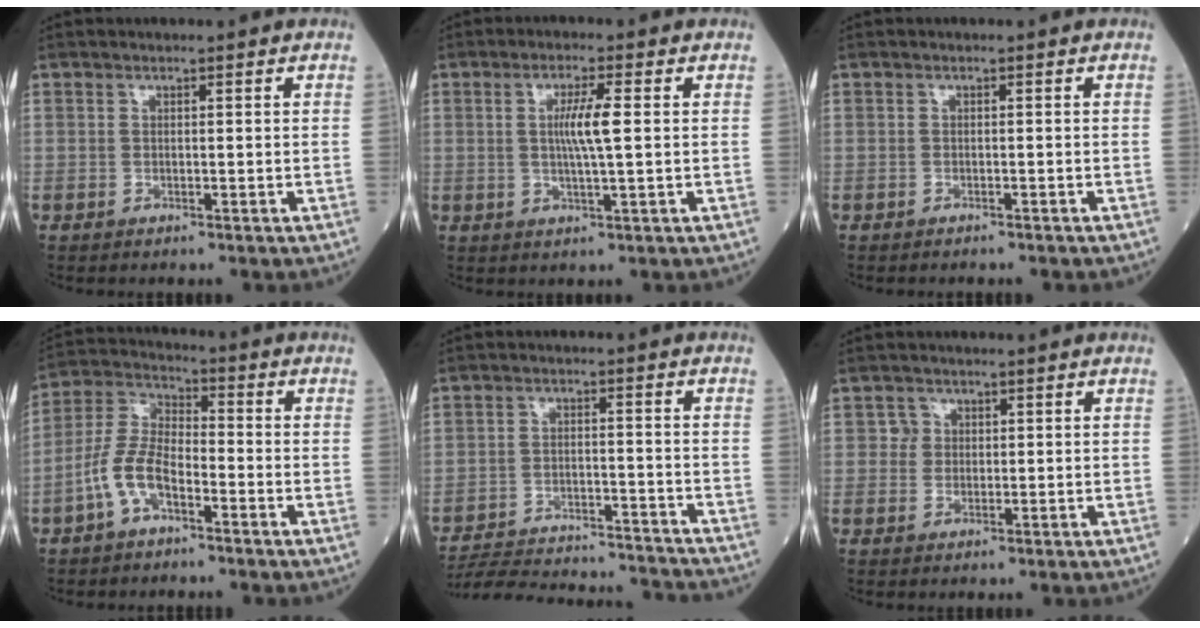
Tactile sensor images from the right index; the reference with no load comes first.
{"total": 5.0, "force": [0.7, -0.1, 4.9], "torque": [-0.093, 0.000, 0.014]}
{"total": 1.8, "force": [-1.6, 0.3, 0.7], "torque": [-0.017, -0.002, -0.015]}
{"total": 8.2, "force": [-3.8, 3.7, 6.3], "torque": [-0.148, 0.016, -0.077]}
{"total": 19.0, "force": [-18.3, 1.7, 5.0], "torque": [-0.105, -0.011, -0.255]}
{"total": 1.7, "force": [0.5, 1.7, 0.1], "torque": [0.005, 0.001, 0.006]}